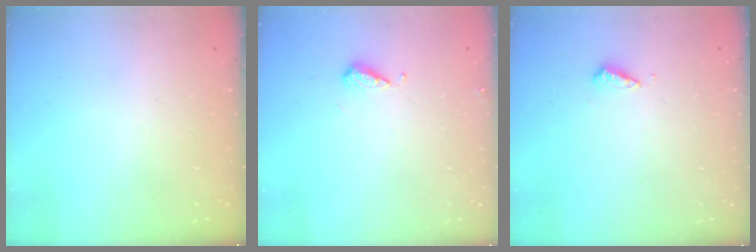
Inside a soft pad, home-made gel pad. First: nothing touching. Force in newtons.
{"total": 6.2, "press": 6.2, "slide": 0.8}
{"total": 2.8, "press": 2.8, "slide": 0.7}